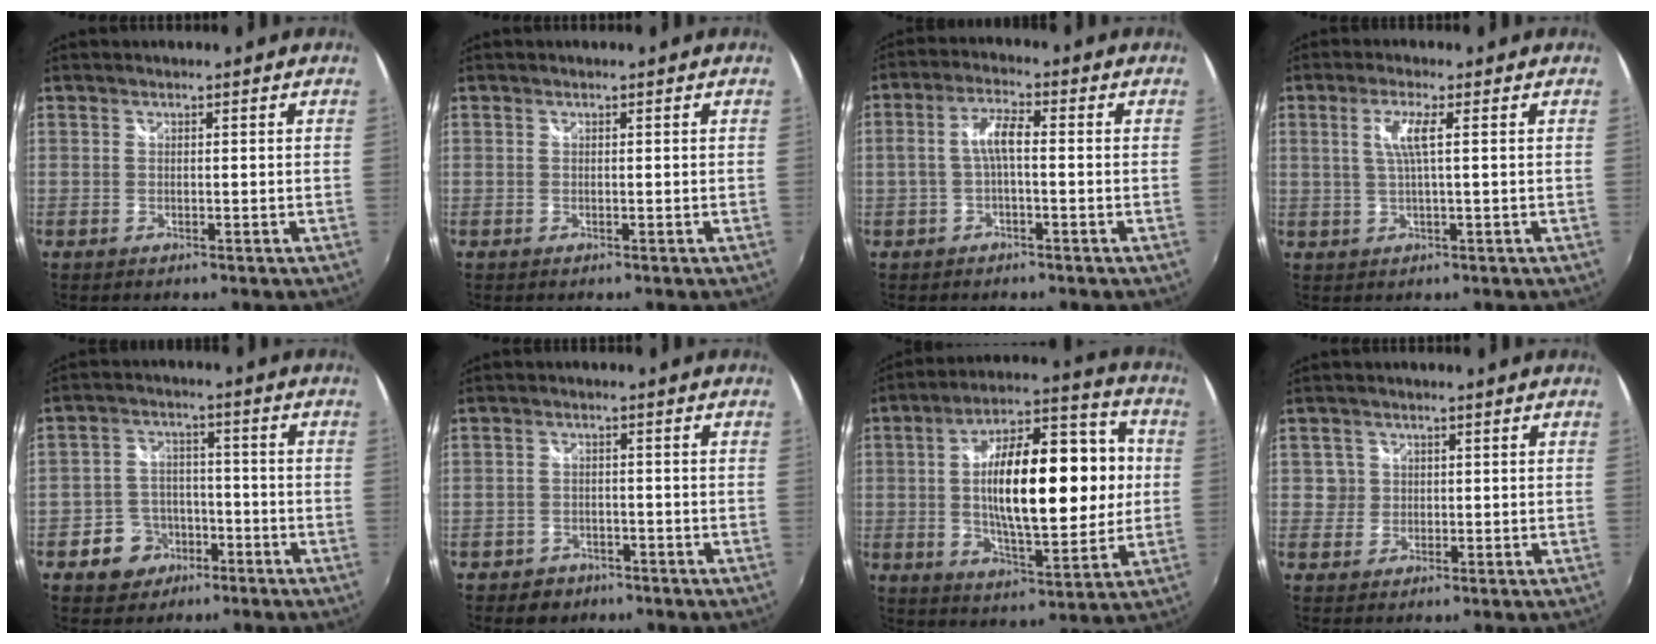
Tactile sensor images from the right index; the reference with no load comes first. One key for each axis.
{"total": 0.0}
{"total": 4.8, "fx": -0.5, "fy": 1.3, "fz": 4.6, "tx": -0.094, "ty": 0.013, "tz": -0.008}
{"total": 4.2, "fx": 1.1, "fy": 0.0, "fz": 4.1, "tx": -0.082, "ty": -0.001, "tz": 0.023}
{"total": 7.4, "fx": -4.0, "fy": 5.9, "fz": 1.6, "tx": -0.052, "ty": 0.025, "tz": -0.054}
{"total": 4.7, "fx": -3.2, "fy": 3.3, "fz": 0.8, "tx": -0.035, "ty": 0.009, "tz": -0.046}
{"total": 22.3, "fx": 1.0, "fy": 8.9, "fz": 20.4, "tx": -0.343, "ty": 0.024, "tz": 0.019}
{"total": 2.7, "fx": 0.5, "fy": 2.7, "fz": -0.1, "tx": 0.013, "ty": 0.011, "tz": 0.005}